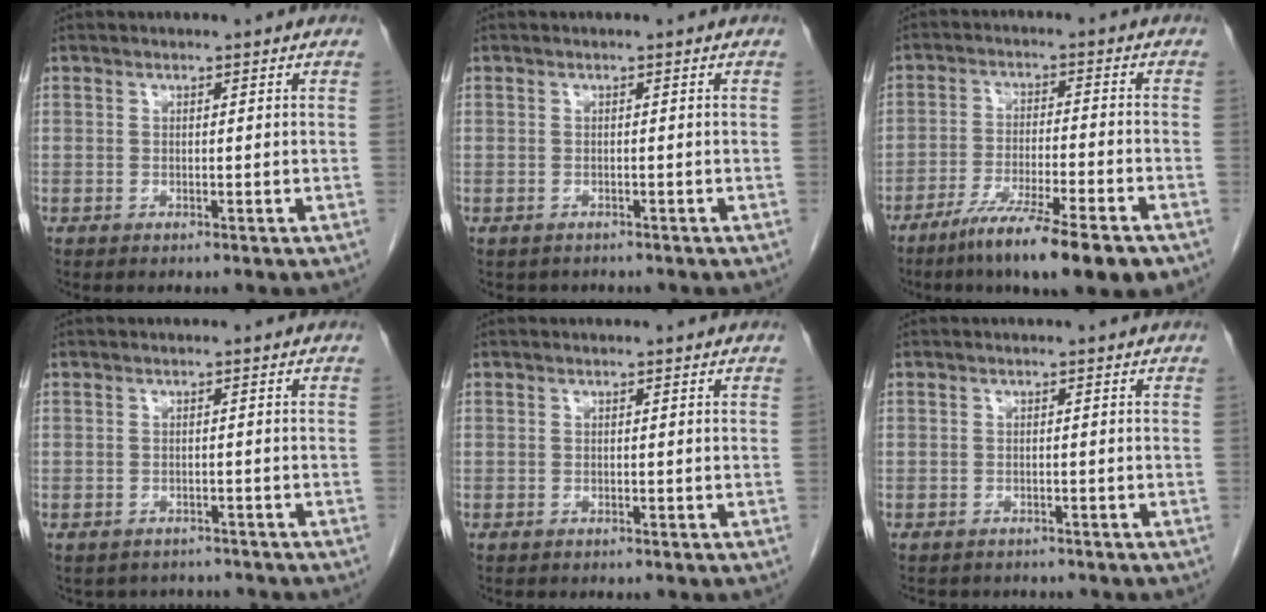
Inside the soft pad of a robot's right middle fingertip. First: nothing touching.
{"total": 1.9, "force": [-1.6, 1.0, 0.1], "torque": [-0.009, 0.000, -0.021]}
{"total": 13.1, "force": [-9.1, 0.7, 9.5], "torque": [-0.143, -0.031, -0.143]}
{"total": 4.4, "force": [-3.9, 1.9, -0.1], "torque": [0.003, 0.010, -0.048]}
{"total": 0.0}
{"total": 3.7, "force": [-3.2, 1.7, 0.3], "torque": [-0.009, 0.000, -0.044]}